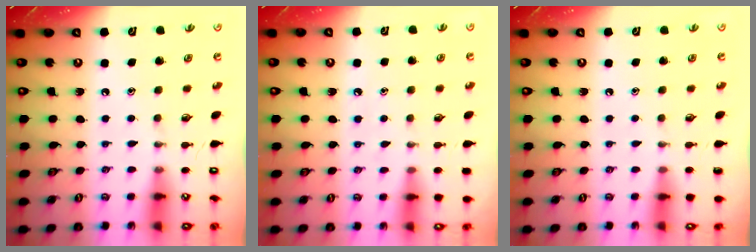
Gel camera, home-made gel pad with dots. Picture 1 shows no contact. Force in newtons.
{"total": 3.9, "press": 3.9, "slide": 0.6}
{"total": 0.0}